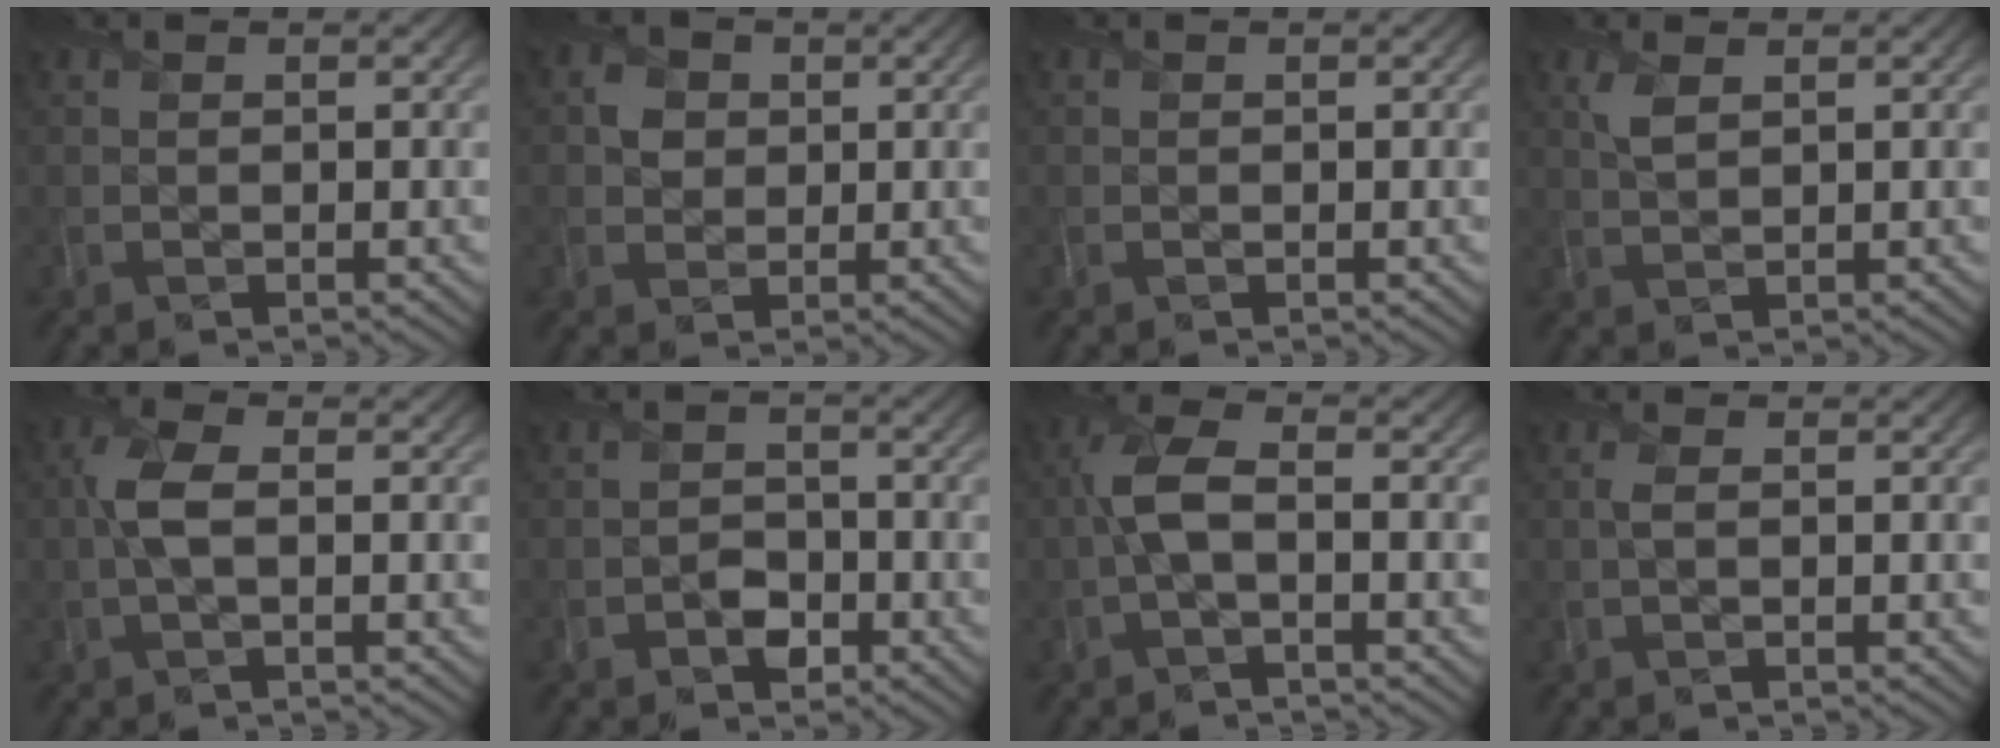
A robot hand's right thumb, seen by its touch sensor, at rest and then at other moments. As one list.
[{"total": 2.8, "force": [0.4, 2.6, 1.0], "torque": [-0.021, -0.001, 0.002]}, {"total": 0.0}, {"total": 2.1, "force": [1.0, 0.9, 1.7], "torque": [-0.047, 0.002, 0.022]}, {"total": 3.7, "force": [0.0, 1.4, 3.5], "torque": [-0.084, 0.008, -0.005]}, {"total": 2.7, "force": [-1.5, 1.9, 1.1], "torque": [-0.014, 0.000, -0.028]}, {"total": 4.6, "force": [-0.7, 1.7, 4.2], "torque": [-0.103, 0.009, -0.023]}, {"total": 1.2, "force": [0.1, 0.5, 1.1], "torque": [-0.030, 0.002, 0.000]}]